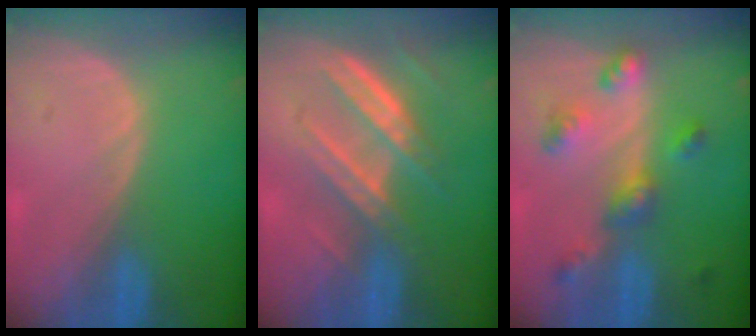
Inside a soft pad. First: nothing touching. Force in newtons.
{"total": 7.7, "press": 6.9, "slide": 3.5}
{"total": 6.8, "press": 6.0, "slide": 3.2}